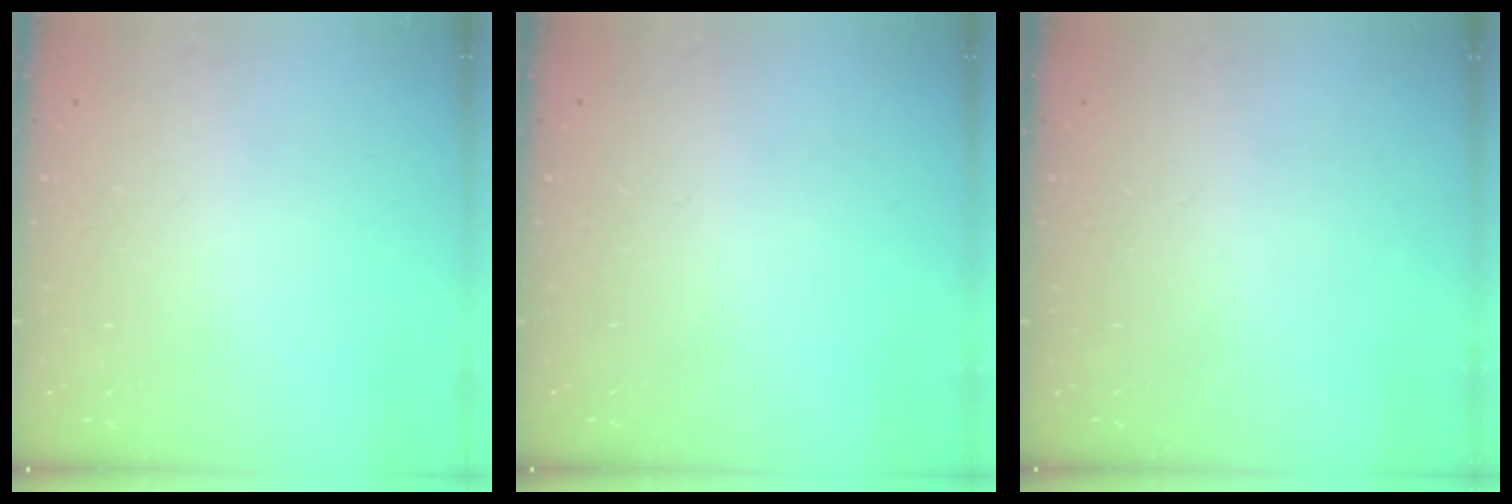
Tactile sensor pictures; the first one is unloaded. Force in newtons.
{"total": 0.0}
{"total": 0.0}